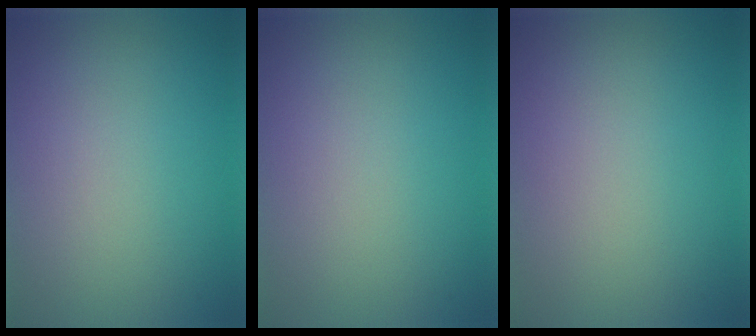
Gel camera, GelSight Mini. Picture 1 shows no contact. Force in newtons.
{"total": 0.0}
{"total": 0.0}